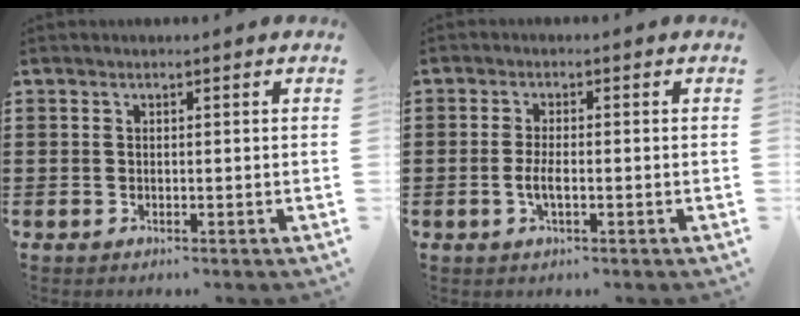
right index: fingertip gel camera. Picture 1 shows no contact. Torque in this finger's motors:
{"motor_torque": [1.11, 0.13, 0.34, 0.11]}